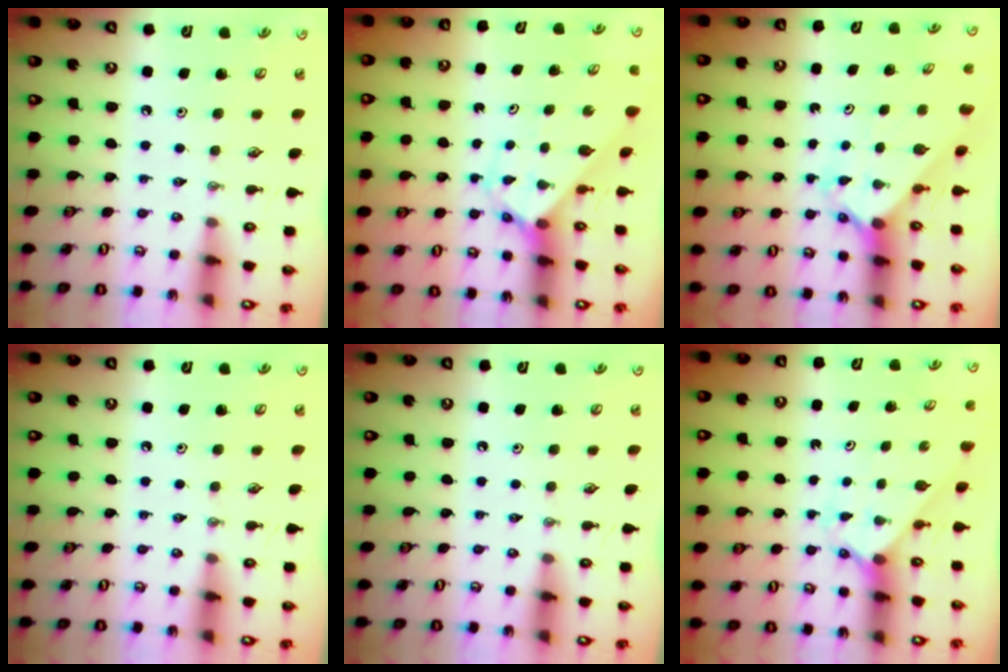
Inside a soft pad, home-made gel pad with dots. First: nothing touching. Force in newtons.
{"total": 2.7, "press": 2.7, "slide": 0.2}
{"total": 2.3, "press": 2.3, "slide": 0.2}
{"total": 0.0}
{"total": 0.0}
{"total": 1.9, "press": 1.9, "slide": 0.2}